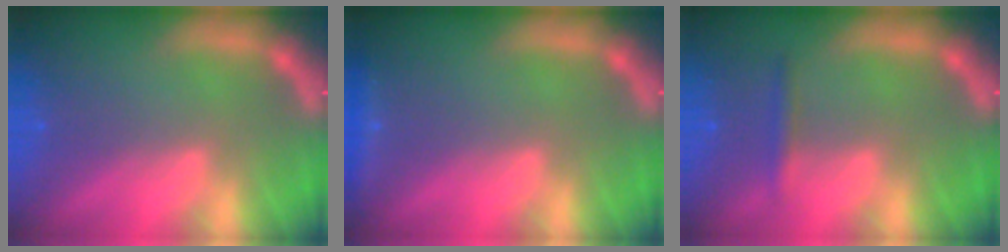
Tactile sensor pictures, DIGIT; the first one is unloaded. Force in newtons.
{"total": 1.4}
{"total": 1.4}